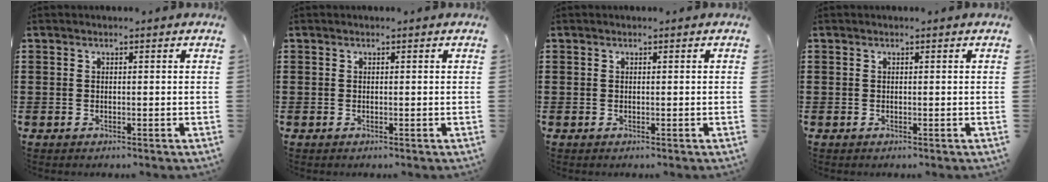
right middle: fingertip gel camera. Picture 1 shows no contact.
{"total": 0.0}
{"total": 0.0}
{"total": 0.0}